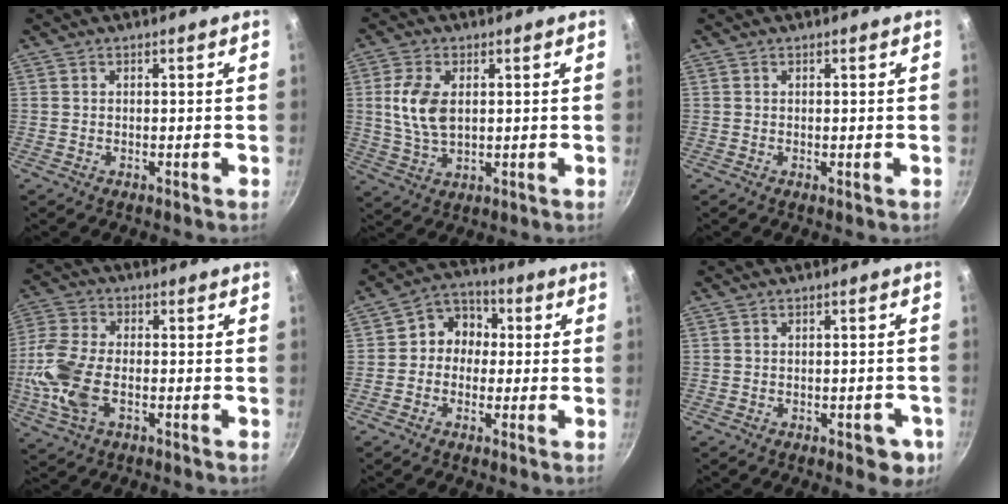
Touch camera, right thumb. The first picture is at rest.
{"total": 8.9, "force": [1.5, 5.2, 7.0], "torque": [-0.136, -0.007, 0.030]}
{"total": 0.0}
{"total": 12.2, "force": [-2.5, 6.8, 9.9], "torque": [-0.214, 0.016, -0.062]}
{"total": 7.5, "force": [0.1, 6.6, 3.5], "torque": [-0.012, 0.021, -0.019]}
{"total": 5.2, "force": [-2.1, 2.7, 3.9], "torque": [-0.022, 0.017, -0.016]}